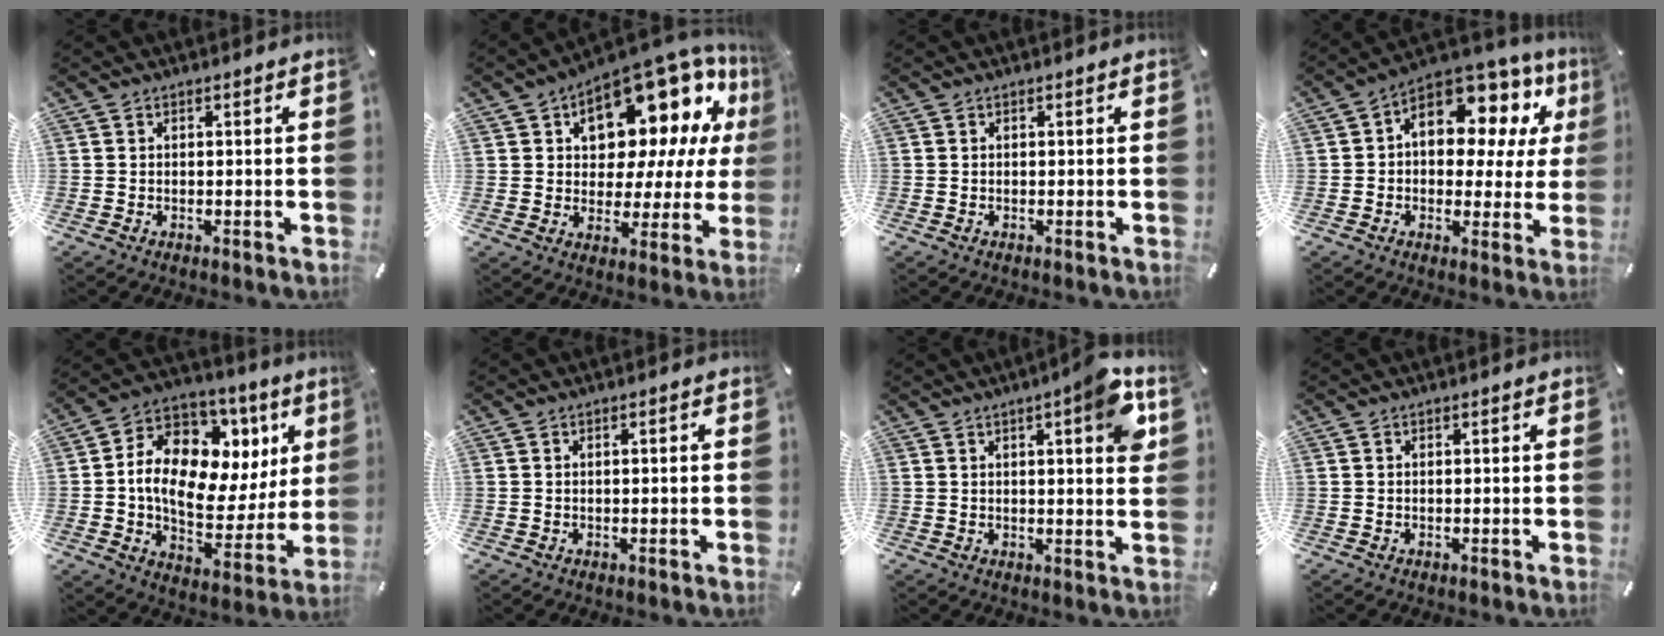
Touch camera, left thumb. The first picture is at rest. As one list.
[{"total": 17.3, "force": [10.9, 10.0, 9.0], "torque": [-0.131, -0.094, 0.187]}, {"total": 0.0}, {"total": 12.8, "force": [5.4, 8.4, 8.1], "torque": [-0.113, -0.045, 0.093]}, {"total": 15.0, "force": [3.2, 10.7, 10.0], "torque": [-0.152, -0.036, 0.053]}, {"total": 0.8, "force": [-0.1, 0.1, 0.8], "torque": [-0.013, -0.001, -0.002]}, {"total": 8.5, "force": [3.6, 1.6, 7.6], "torque": [-0.099, -0.017, 0.051]}, {"total": 0.0}]